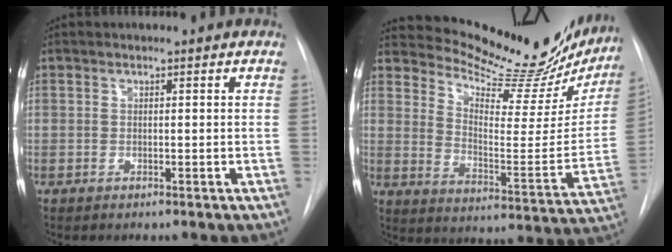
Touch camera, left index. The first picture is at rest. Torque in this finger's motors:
{"motor_torque": [1.02, -1.12, 0.05, 0.00]}